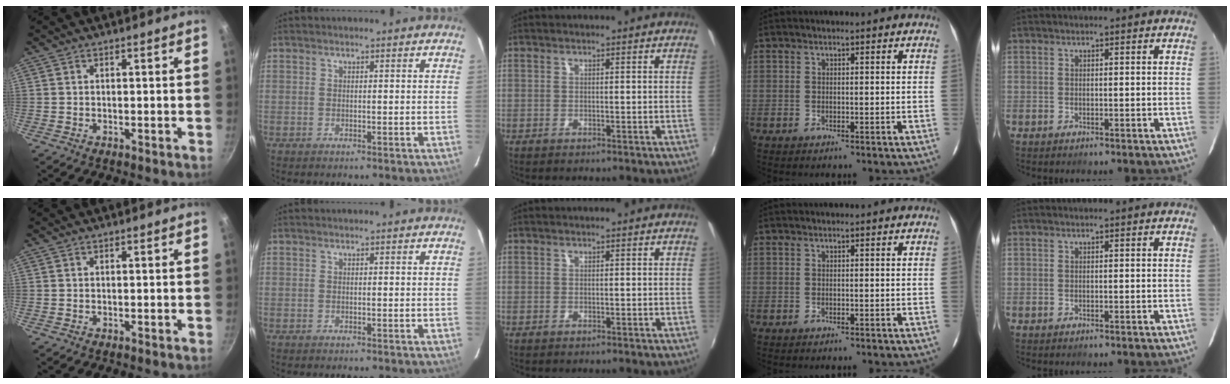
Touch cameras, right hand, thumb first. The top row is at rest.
{}